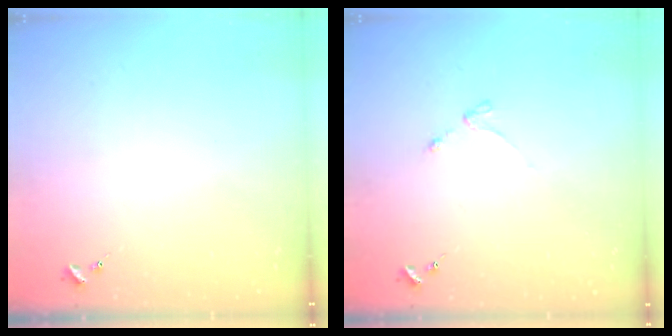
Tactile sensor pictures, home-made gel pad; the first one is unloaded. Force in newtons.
{"total": 3.0, "press": 2.9, "slide": 0.5}